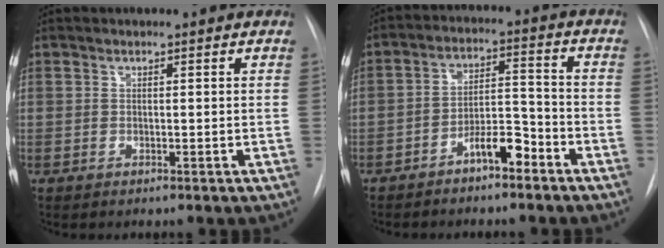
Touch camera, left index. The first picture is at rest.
{"total": 6.4, "force": [-4.4, 1.9, 4.2], "torque": [-0.074, 0.020, -0.075]}